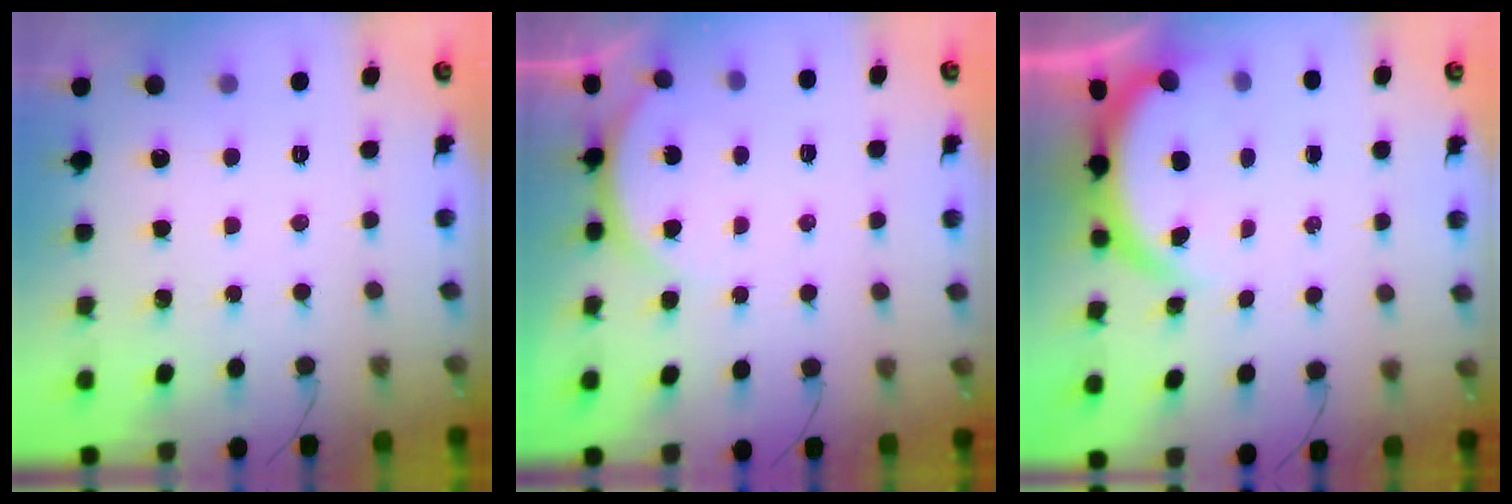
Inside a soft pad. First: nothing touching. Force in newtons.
{"total": 4.2, "press": 4.2, "slide": 0.6}
{"total": 3.9, "press": 3.9, "slide": 0.1}